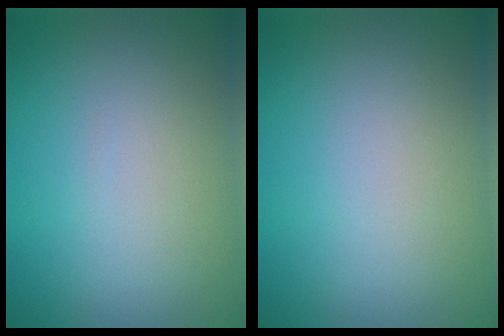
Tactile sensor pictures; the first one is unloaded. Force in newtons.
{"total": 0.0}